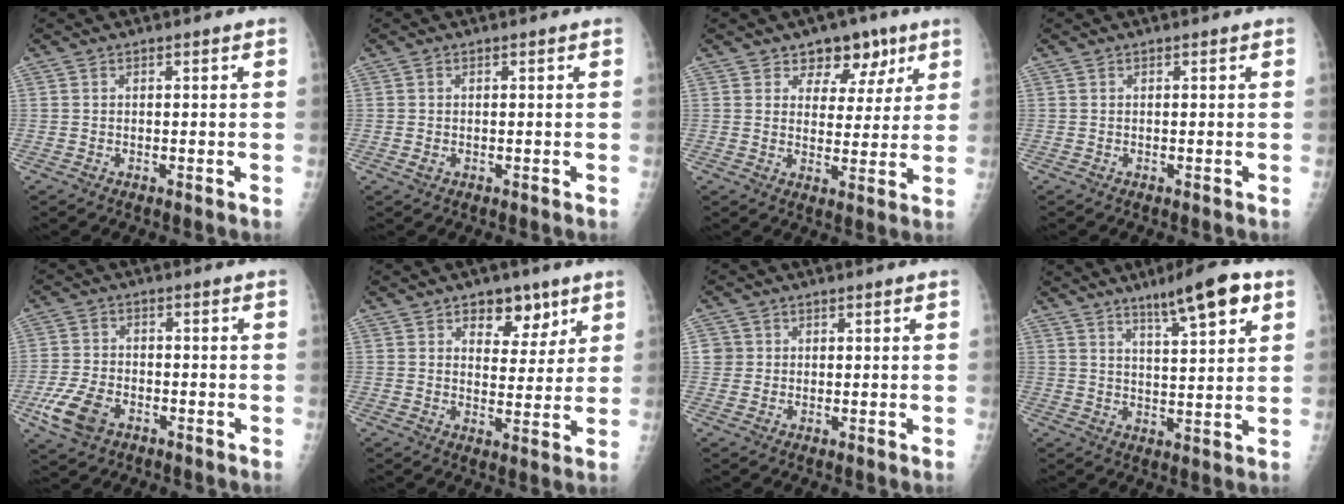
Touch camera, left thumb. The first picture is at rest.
{"total": 1.1, "force": [-0.3, 0.7, 0.7], "torque": [-0.015, 0.004, -0.006]}
{"total": 8.2, "force": [5.0, 5.7, 3.0], "torque": [0.002, -0.018, 0.072]}
{"total": 0.0}
{"total": 8.4, "force": [-3.9, 5.3, 5.2], "torque": [-0.104, 0.010, -0.072]}
{"total": 8.0, "force": [4.6, 5.0, 4.1], "torque": [-0.020, -0.022, 0.066]}
{"total": 2.6, "force": [0.4, 2.6, 0.0], "torque": [0.023, 0.005, 0.004]}
{"total": 10.0, "force": [5.9, 1.7, 7.9], "torque": [-0.113, -0.023, 0.092]}